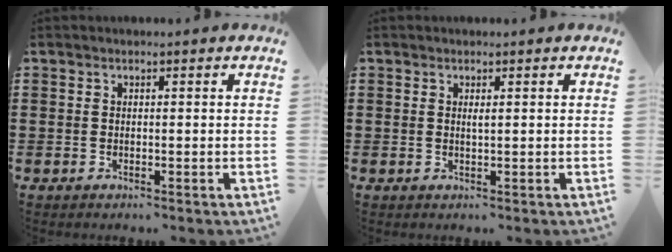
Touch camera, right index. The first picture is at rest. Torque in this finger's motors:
{"motor_torque": [-0.06, 0.01, 0.00, -0.01]}